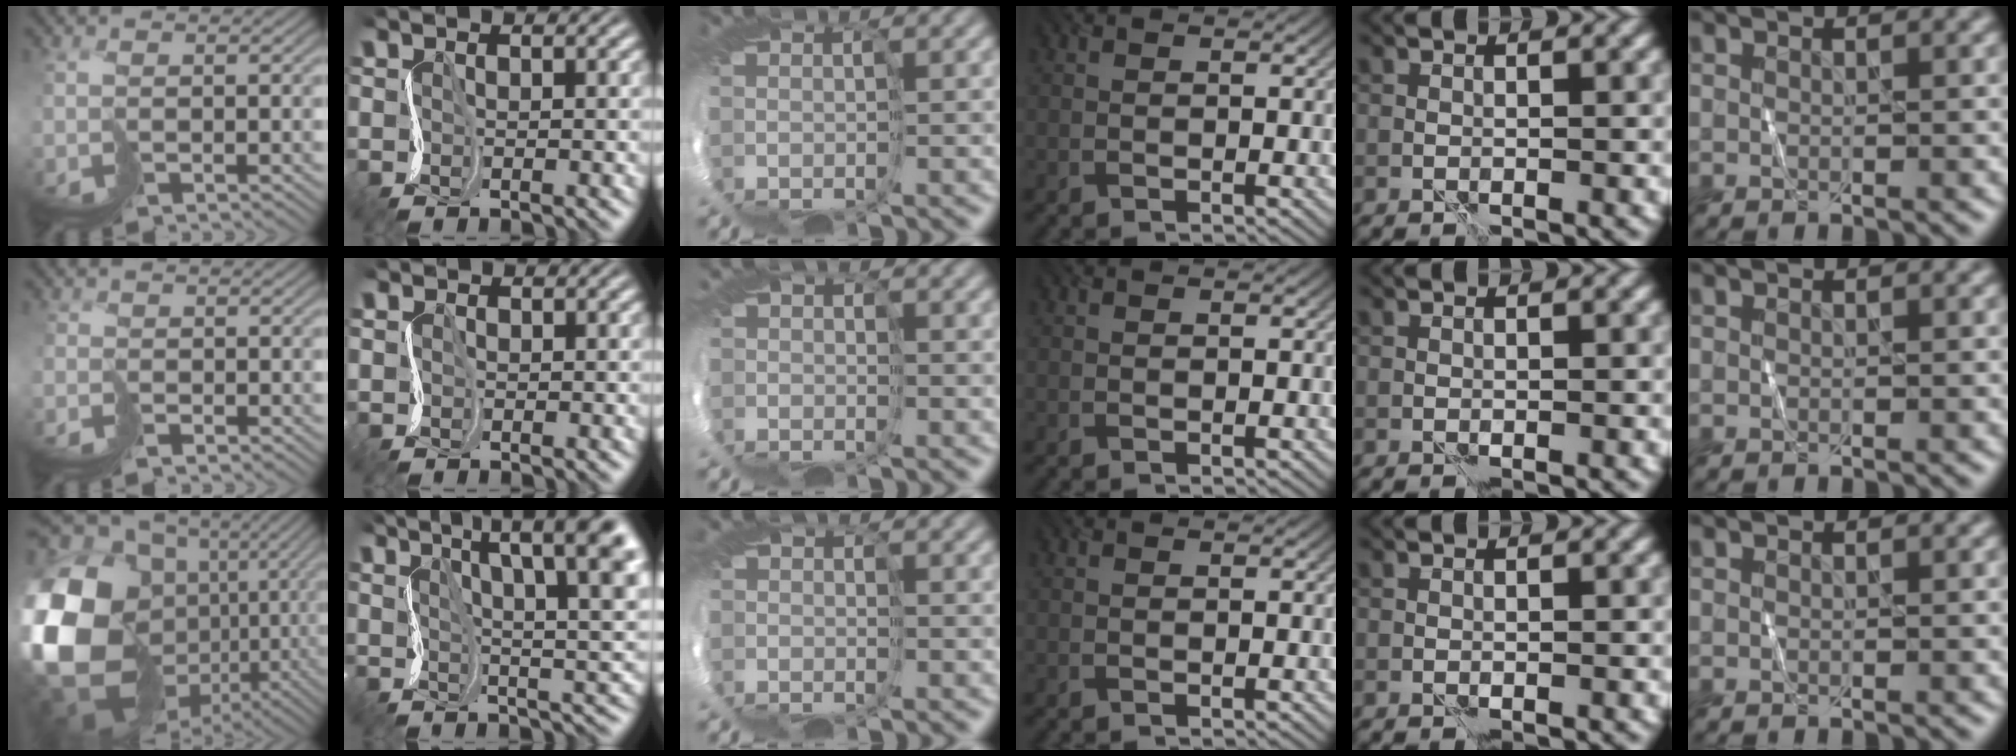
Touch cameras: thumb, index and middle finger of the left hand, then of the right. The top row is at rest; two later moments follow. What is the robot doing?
{"motion": "cut", "object": "paper bag"}